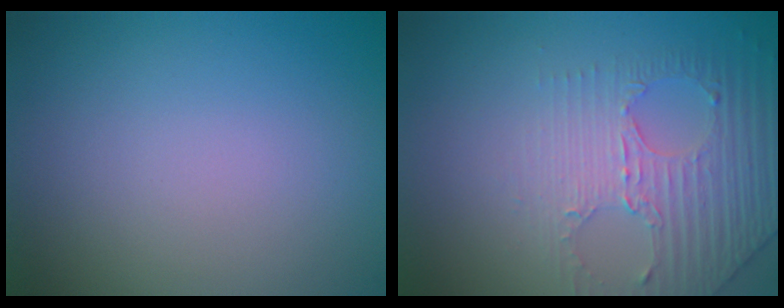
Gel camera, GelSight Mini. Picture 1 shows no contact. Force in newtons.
{"total": 4.4, "press": 3.2, "slide": 3.0}